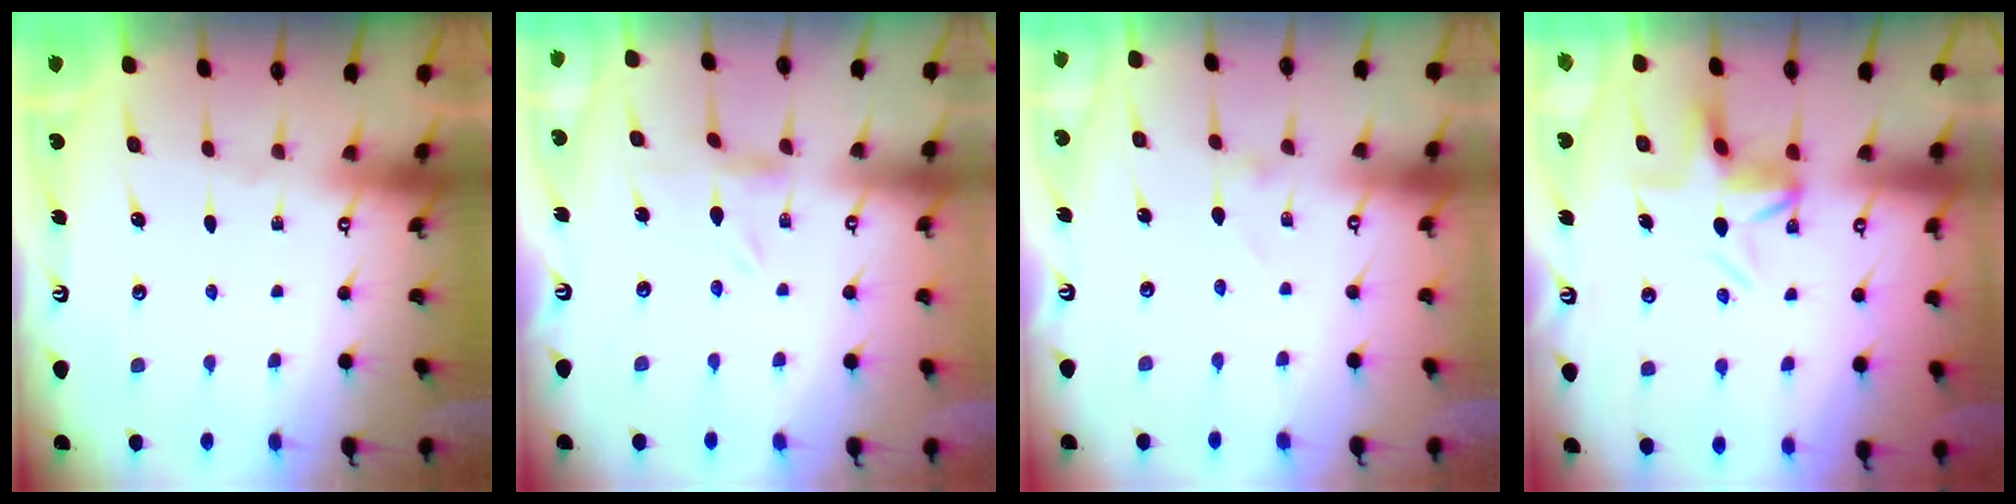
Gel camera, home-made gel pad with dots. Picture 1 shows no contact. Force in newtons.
{"total": 0.0}
{"total": 1.4, "press": 1.4, "slide": 0.0}
{"total": 6.6, "press": 6.3, "slide": 2.1}